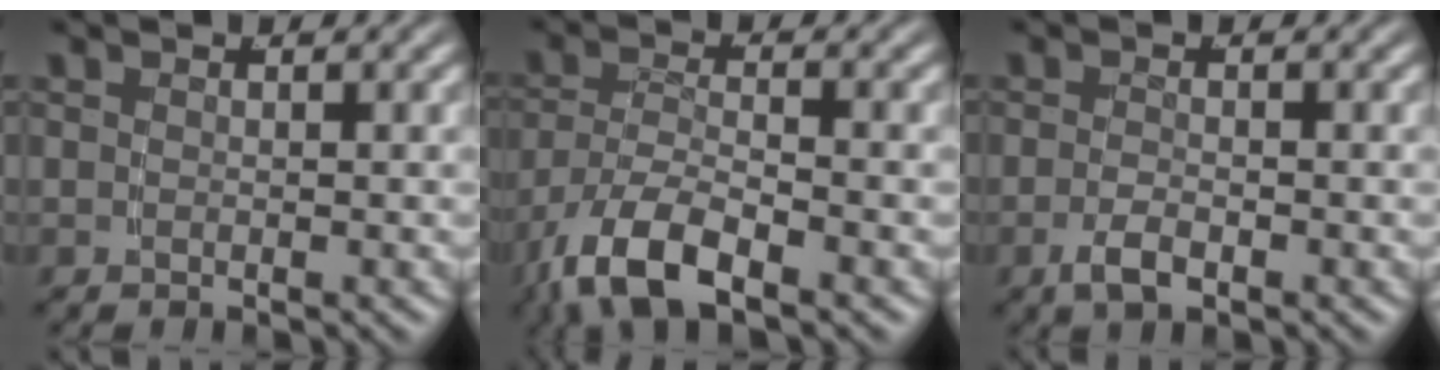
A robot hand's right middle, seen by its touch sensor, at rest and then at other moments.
{"total": 6.0, "force": [-3.2, 2.8, 4.2], "torque": [-0.102, -0.034, -0.037]}
{"total": 2.0, "force": [-1.4, 0.3, 1.3], "torque": [-0.028, -0.009, -0.021]}